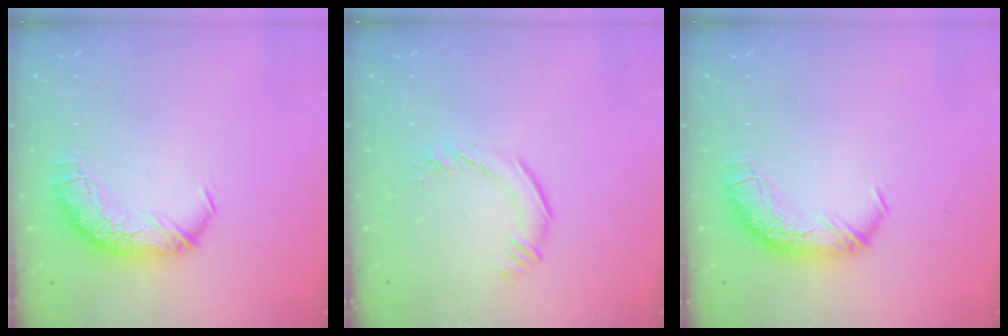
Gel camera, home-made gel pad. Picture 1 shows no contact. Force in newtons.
{"total": 2.5, "press": 2.3, "slide": 0.9}
{"total": 0.0}